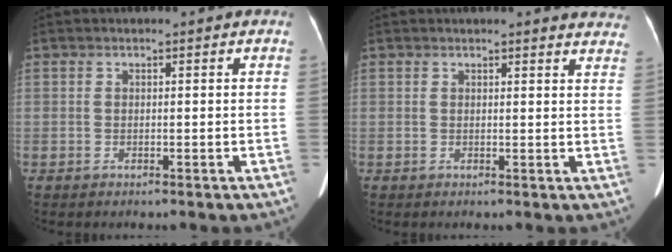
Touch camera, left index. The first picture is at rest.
{"total": 10.1, "force": [9.7, 1.6, 2.3], "torque": [0.007, -0.017, 0.076]}